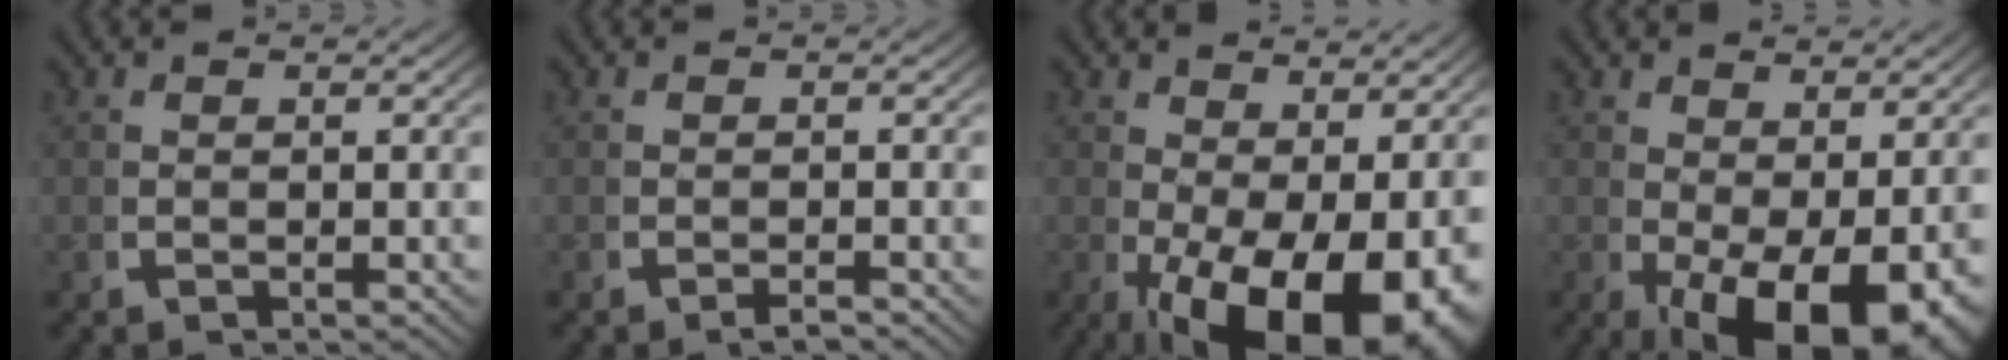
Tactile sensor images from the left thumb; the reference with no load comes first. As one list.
[{"total": 0.8, "force": [-0.7, -0.1, 0.3], "torque": [-0.004, 0.002, -0.017]}, {"total": 12.5, "force": [-3.6, 7.0, 9.7], "torque": [-0.156, -0.066, -0.017]}, {"total": 9.3, "force": [-2.7, 4.9, 7.3], "torque": [-0.118, -0.055, -0.013]}]